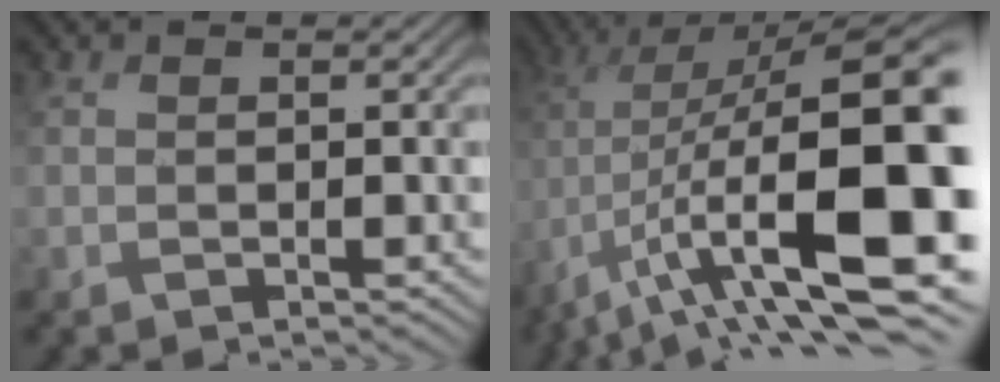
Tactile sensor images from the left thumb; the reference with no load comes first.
{"total": 18.1, "force": [-2.8, 7.0, 16.5], "torque": [-0.284, -0.004, -0.054]}